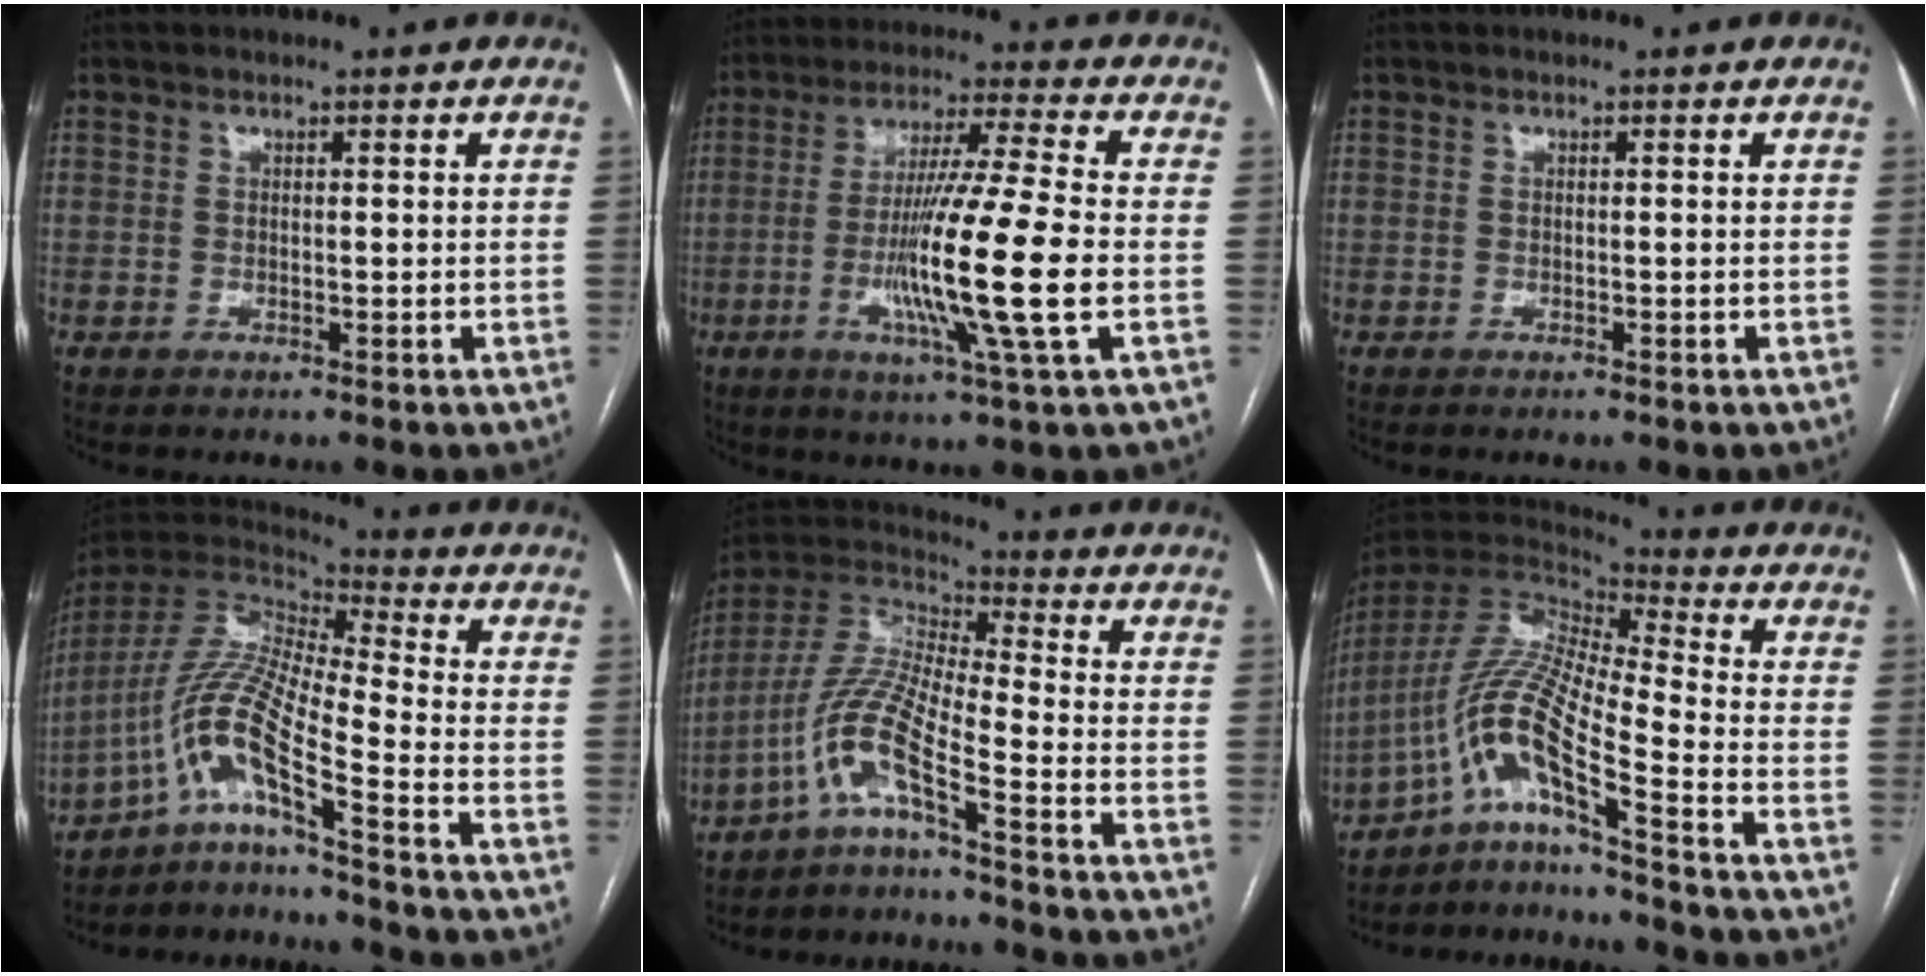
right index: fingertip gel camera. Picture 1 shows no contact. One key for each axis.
{"total": 15.6, "fx": -3.1, "fy": -1.1, "fz": 15.2, "tx": -0.285, "ty": -0.018, "tz": -0.066}
{"total": 0.0}
{"total": 12.1, "fx": -7.6, "fy": -1.0, "fz": 9.4, "tx": -0.203, "ty": 0.008, "tz": -0.144}
{"total": 9.4, "fx": -5.5, "fy": 0.0, "fz": 7.7, "tx": -0.179, "ty": 0.006, "tz": -0.116}
{"total": 13.4, "fx": -8.4, "fy": -1.2, "fz": 10.3, "tx": -0.215, "ty": 0.008, "tz": -0.157}